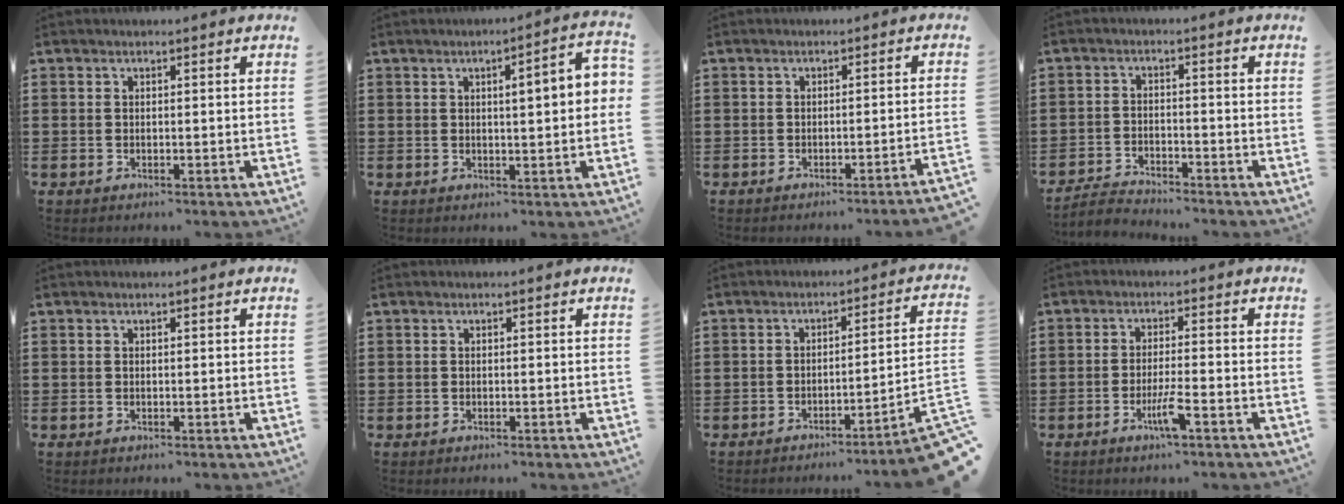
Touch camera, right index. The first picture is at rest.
{"total": 4.4, "force": [0.6, 0.6, 4.3], "torque": [-0.071, -0.001, 0.004]}
{"total": 1.6, "force": [-1.3, -0.5, 0.8], "torque": [-0.015, -0.003, -0.025]}
{"total": 2.9, "force": [-2.8, 0.3, 0.2], "torque": [-0.016, 0.000, -0.063]}
{"total": 0.0}
{"total": 0.0}
{"total": 4.5, "force": [-3.1, -0.6, 3.3], "torque": [-0.060, -0.026, -0.064]}
{"total": 4.4, "force": [-2.3, 0.1, 3.7], "torque": [-0.075, -0.013, -0.044]}